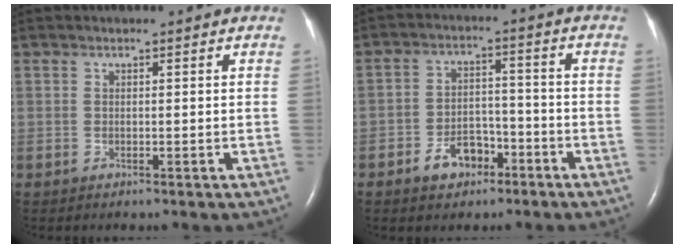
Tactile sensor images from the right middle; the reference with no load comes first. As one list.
[{"total": 5.8, "force": [-3.5, 3.6, 3.0], "torque": [-0.052, 0.015, -0.055]}]